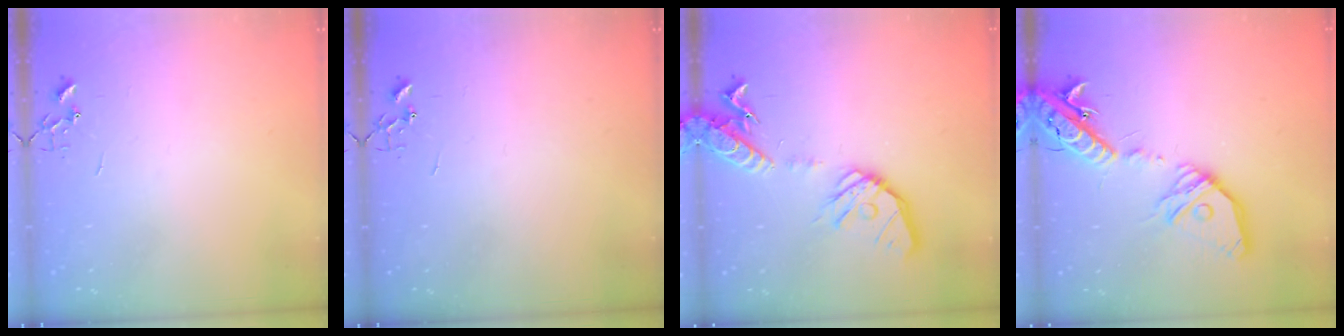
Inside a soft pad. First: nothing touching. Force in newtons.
{"total": 0.0}
{"total": 17.8, "press": 17.5, "slide": 3.0}
{"total": 23.1, "press": 22.8, "slide": 3.6}